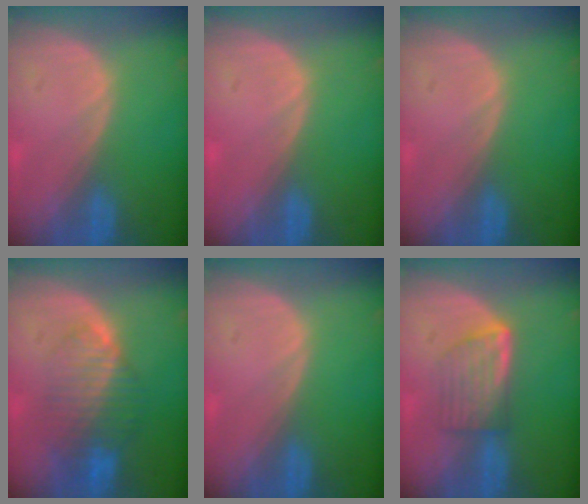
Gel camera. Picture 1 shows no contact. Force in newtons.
{"total": 0.5, "press": 0.1, "slide": 0.5}
{"total": 0.0}
{"total": 8.4, "press": 7.2, "slide": 4.2}
{"total": 0.0}
{"total": 5.9, "press": 5.5, "slide": 2.2}